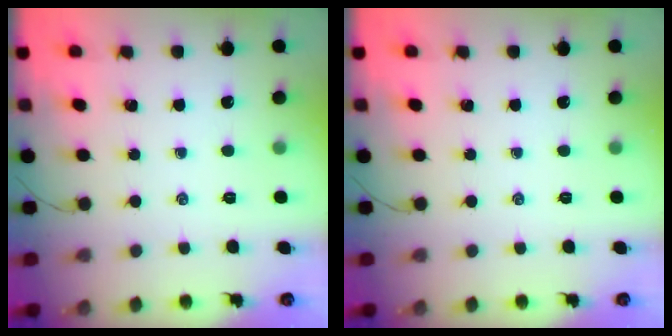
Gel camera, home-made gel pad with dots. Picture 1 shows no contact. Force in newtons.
{"total": 0.0}